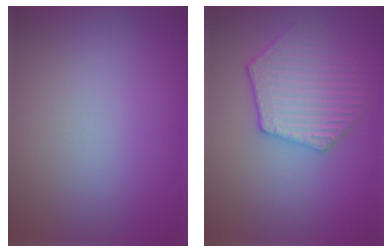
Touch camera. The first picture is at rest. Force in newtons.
{"total": 4.2, "press": 4.1, "slide": 1.1}